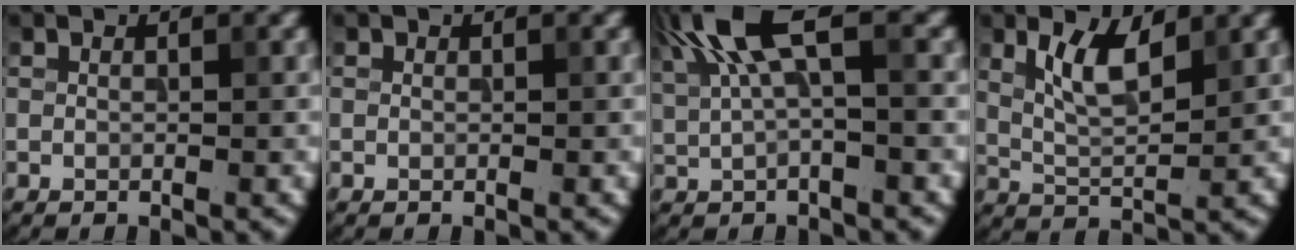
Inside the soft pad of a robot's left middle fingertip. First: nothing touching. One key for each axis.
{"total": 0.0}
{"total": 6.6, "fx": 2.5, "fy": 2.0, "fz": 5.7, "tx": -0.121, "ty": 0.016, "tz": 0.046}
{"total": 4.1, "fx": 1.9, "fy": 1.5, "fz": 3.3, "tx": -0.069, "ty": 0.000, "tz": 0.037}